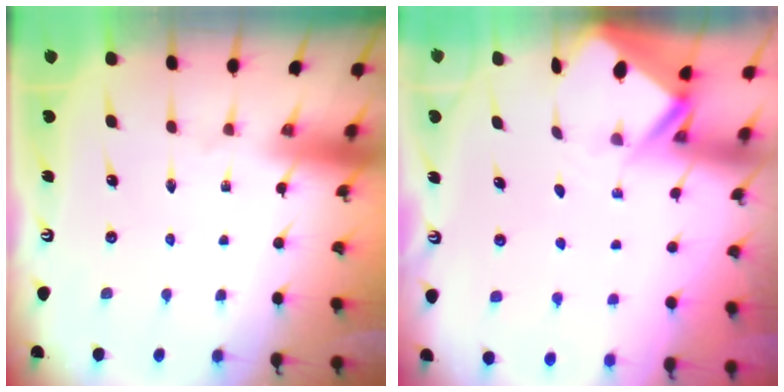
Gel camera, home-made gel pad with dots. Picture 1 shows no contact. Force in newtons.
{"total": 2.5, "press": 2.5, "slide": 0.2}